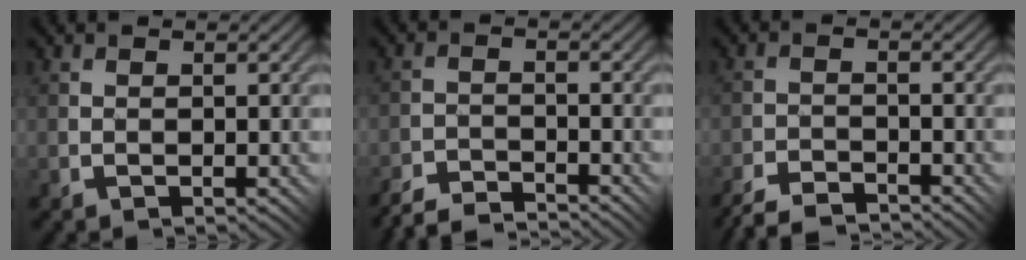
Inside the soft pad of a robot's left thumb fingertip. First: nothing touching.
{"total": 4.5, "force": [-4.4, 0.1, 0.7], "torque": [-0.008, 0.002, -0.092]}
{"total": 4.6, "force": [-4.4, 0.8, 1.4], "torque": [-0.025, 0.000, -0.089]}